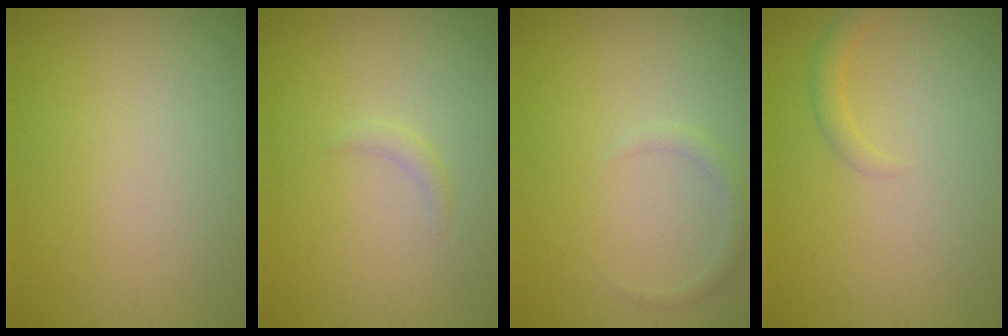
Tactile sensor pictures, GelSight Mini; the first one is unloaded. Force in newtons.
{"total": 0.8, "press": 0.8, "slide": 0.1}
{"total": 1.2, "press": 1.2, "slide": 0.0}
{"total": 1.1, "press": 1.1, "slide": 0.1}